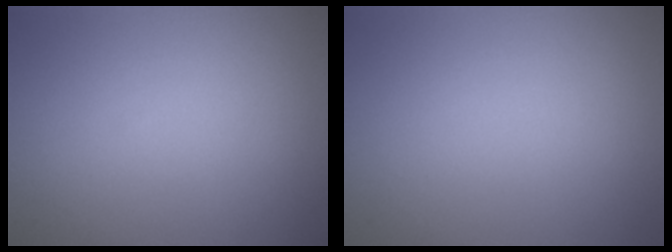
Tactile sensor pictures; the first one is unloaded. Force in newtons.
{"total": 0.0}